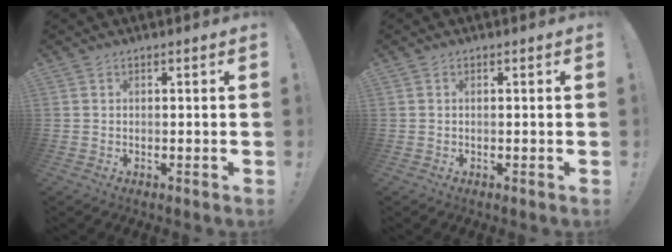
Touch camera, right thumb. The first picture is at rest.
{"total": 0.0}